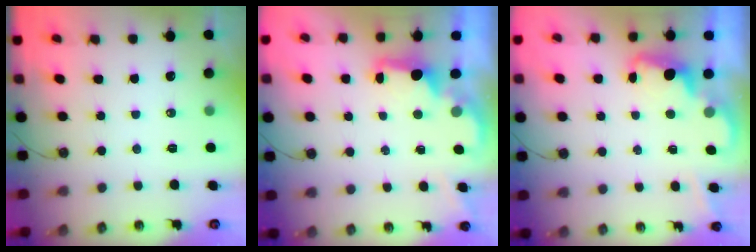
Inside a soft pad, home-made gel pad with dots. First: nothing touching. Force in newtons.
{"total": 1.9, "press": 1.8, "slide": 0.8}
{"total": 2.3, "press": 2.2, "slide": 0.6}